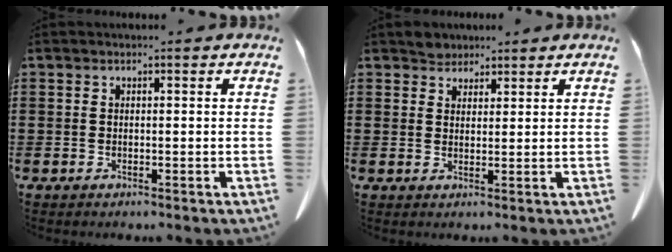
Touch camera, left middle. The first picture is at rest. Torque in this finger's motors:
{"motor_torque": [0.01, -0.01, 0.04, 0.00]}